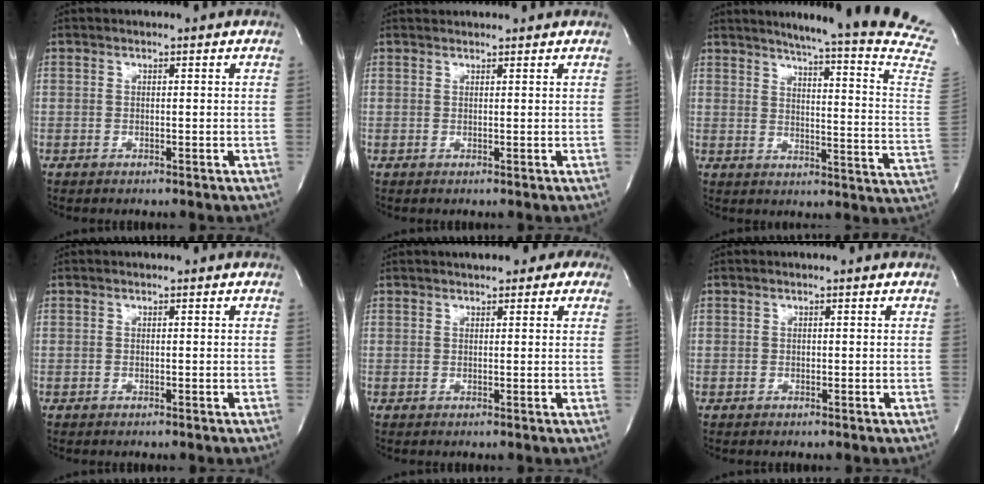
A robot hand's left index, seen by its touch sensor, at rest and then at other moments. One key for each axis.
{"total": 2.6, "fx": 2.6, "fy": 0.3, "fz": 0.2, "tx": -0.009, "ty": 0.023, "tz": 0.036}
{"total": 23.7, "fx": 20.1, "fy": -1.7, "fz": 12.3, "tx": -0.169, "ty": -0.111, "tz": 0.233}
{"total": 0.0}
{"total": 7.2, "fx": 5.2, "fy": 3.0, "fz": 4.0, "tx": -0.045, "ty": 0.014, "tz": 0.058}
{"total": 0.0}